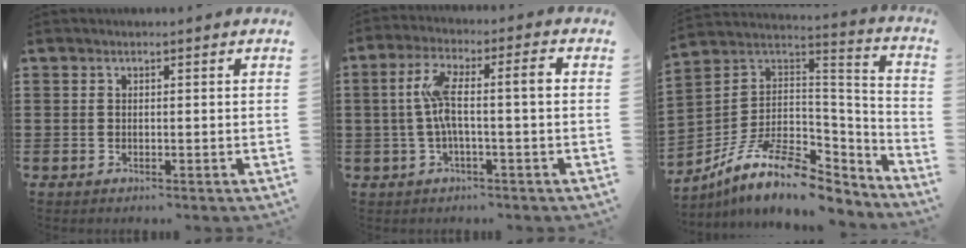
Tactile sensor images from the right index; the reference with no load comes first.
{"total": 7.7, "force": [0.0, 1.3, 7.6], "torque": [-0.153, 0.005, -0.011]}
{"total": 12.5, "force": [-8.1, 4.9, 8.2], "torque": [-0.166, 0.016, -0.151]}